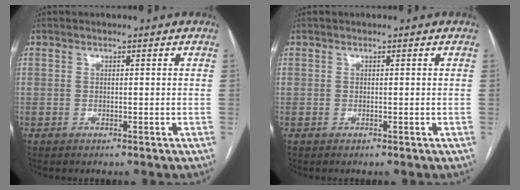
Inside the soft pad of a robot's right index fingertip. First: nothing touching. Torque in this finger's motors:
{"motor_torque": [0.00, 0.00, 0.00, 0.00]}